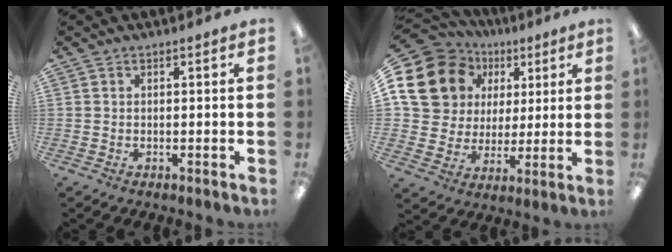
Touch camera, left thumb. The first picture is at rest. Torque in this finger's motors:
{"motor_torque": [0.94, 1.55, 1.46, -1.31, 0.46]}